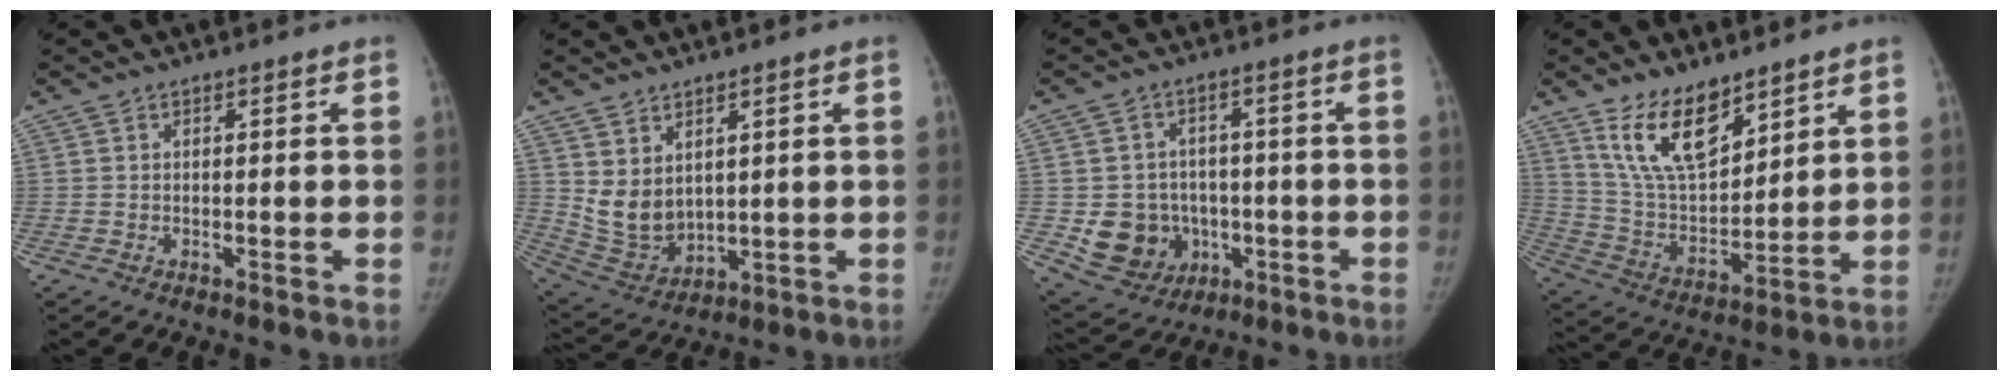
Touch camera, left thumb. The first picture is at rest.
{"total": 7.6, "force": [2.7, 5.3, 4.7], "torque": [-0.066, -0.026, 0.075]}
{"total": 11.2, "force": [-2.2, 10.1, 4.4], "torque": [-0.045, 0.010, -0.019]}
{"total": 14.2, "force": [9.5, 6.6, 8.3], "torque": [-0.115, -0.063, 0.192]}